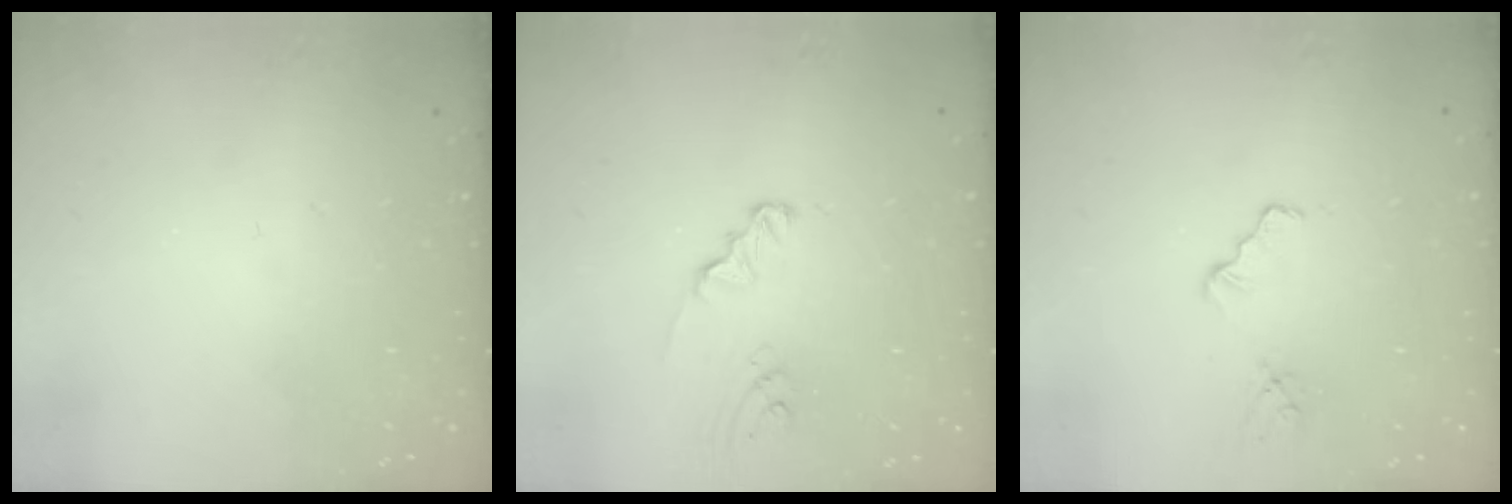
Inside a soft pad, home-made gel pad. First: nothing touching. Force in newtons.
{"total": 2.5, "press": 2.5, "slide": 0.3}
{"total": 2.2, "press": 2.2, "slide": 0.2}